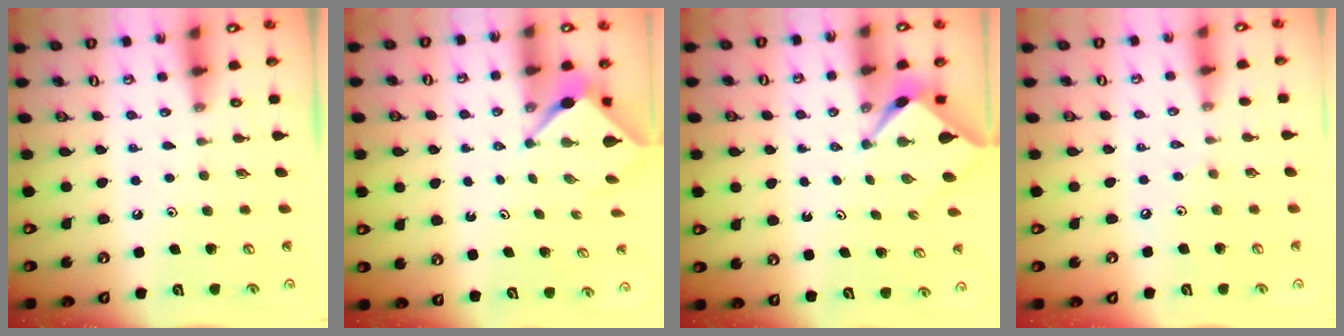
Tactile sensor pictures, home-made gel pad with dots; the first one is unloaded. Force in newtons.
{"total": 3.3, "press": 3.3, "slide": 0.2}
{"total": 2.6, "press": 2.6, "slide": 0.3}
{"total": 1.9, "press": 1.8, "slide": 0.5}